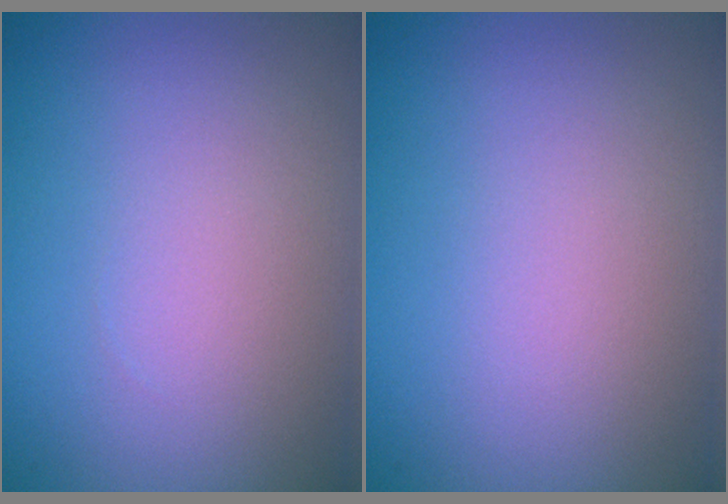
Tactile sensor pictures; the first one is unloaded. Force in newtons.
{"total": 0.0}